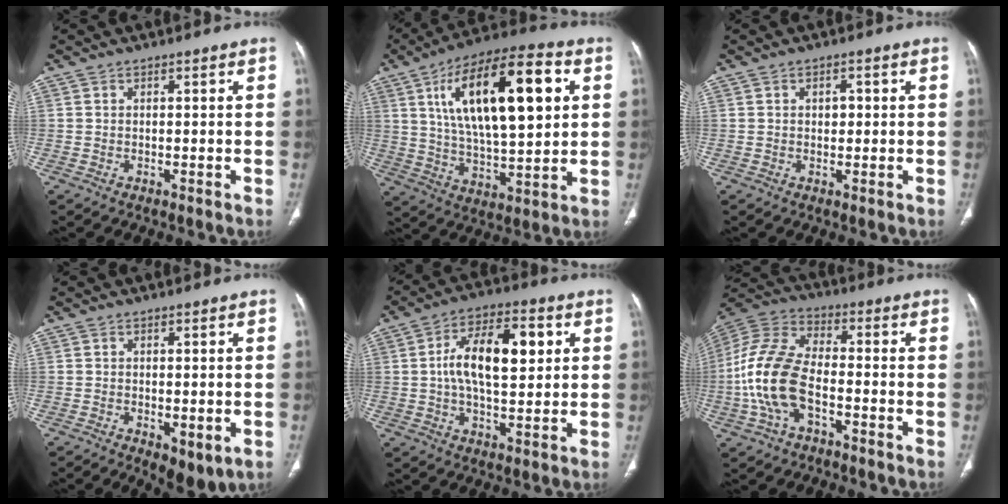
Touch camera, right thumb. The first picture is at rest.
{"total": 24.4, "force": [7.1, 9.5, 21.4], "torque": [-0.342, -0.005, 0.116]}
{"total": 2.1, "force": [0.3, 1.4, 1.5], "torque": [-0.014, 0.002, 0.004]}
{"total": 6.9, "force": [-2.4, 3.2, 5.6], "torque": [-0.074, -0.008, -0.024]}
{"total": 14.5, "force": [2.6, 6.9, 12.5], "torque": [-0.196, 0.011, 0.041]}
{"total": 14.6, "force": [-3.6, 8.0, 11.7], "torque": [-0.258, 0.034, -0.073]}